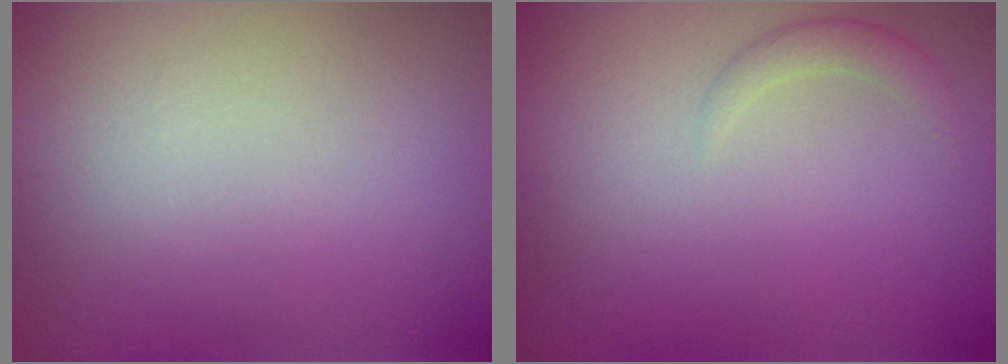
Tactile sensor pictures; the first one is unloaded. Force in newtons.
{"total": 1.4, "press": 1.4, "slide": 0.1}